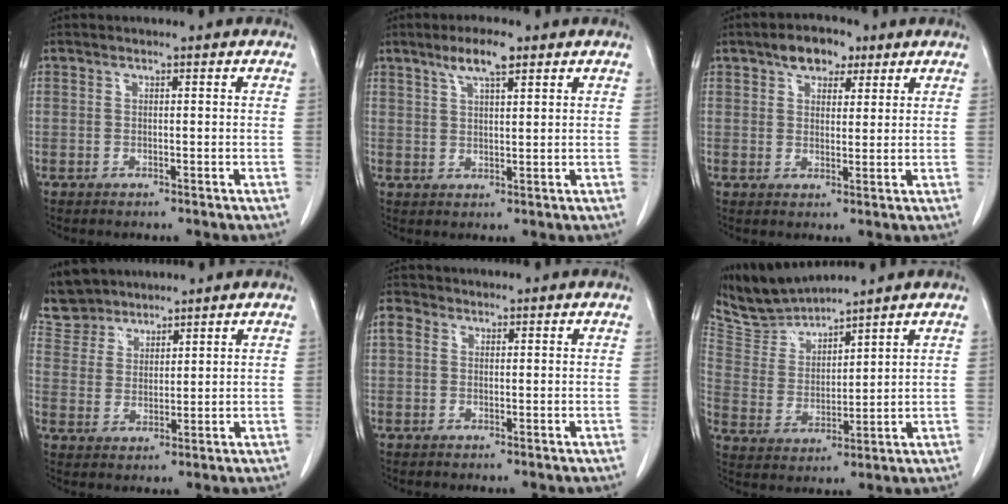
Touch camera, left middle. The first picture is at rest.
{"total": 5.1, "force": [3.4, 0.9, 3.8], "torque": [-0.075, 0.005, 0.059]}
{"total": 5.3, "force": [3.3, 3.1, 2.9], "torque": [-0.045, 0.016, 0.055]}
{"total": 6.6, "force": [6.0, 2.7, 0.3], "torque": [-0.013, 0.016, 0.124]}
{"total": 2.2, "force": [0.8, 1.8, 1.1], "torque": [-0.026, 0.015, 0.013]}
{"total": 7.2, "force": [7.2, 0.3, 0.2], "torque": [-0.023, 0.007, 0.157]}